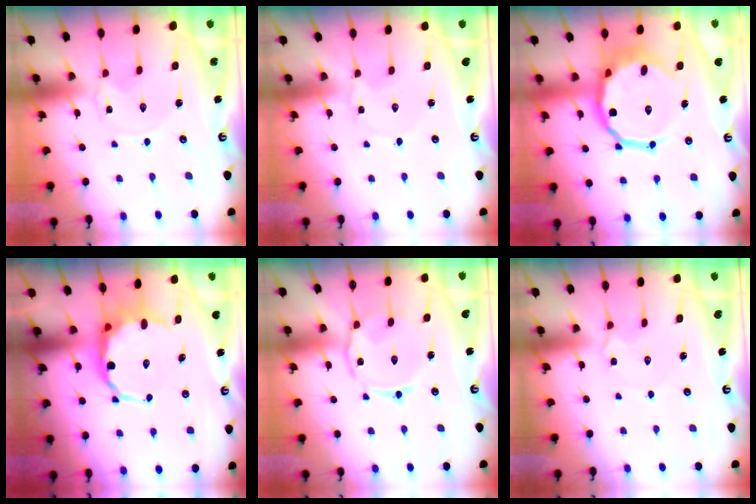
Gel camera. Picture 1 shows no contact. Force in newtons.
{"total": 0.6, "press": 0.6, "slide": 0.1}
{"total": 14.9, "press": 14.4, "slide": 3.8}
{"total": 9.4, "press": 9.2, "slide": 2.2}
{"total": 4.7, "press": 4.7, "slide": 0.3}
{"total": 4.7, "press": 4.6, "slide": 0.6}